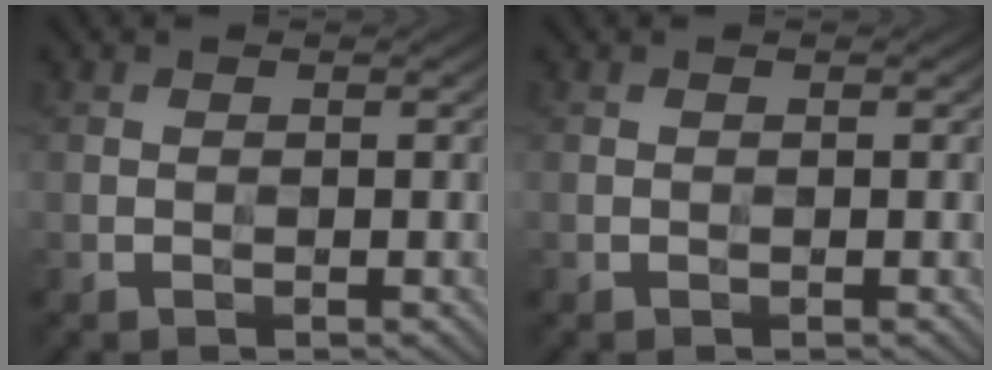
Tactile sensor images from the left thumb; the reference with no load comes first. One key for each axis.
{"total": 0.0}